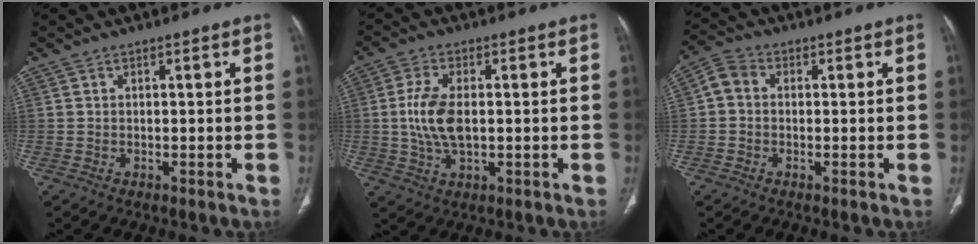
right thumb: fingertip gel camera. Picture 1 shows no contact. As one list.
[{"total": 8.3, "force": [0.1, 4.3, 7.1], "torque": [-0.153, -0.001, 0.003]}, {"total": 4.0, "force": [0.2, 3.2, 2.3], "torque": [-0.040, 0.010, -0.010]}]